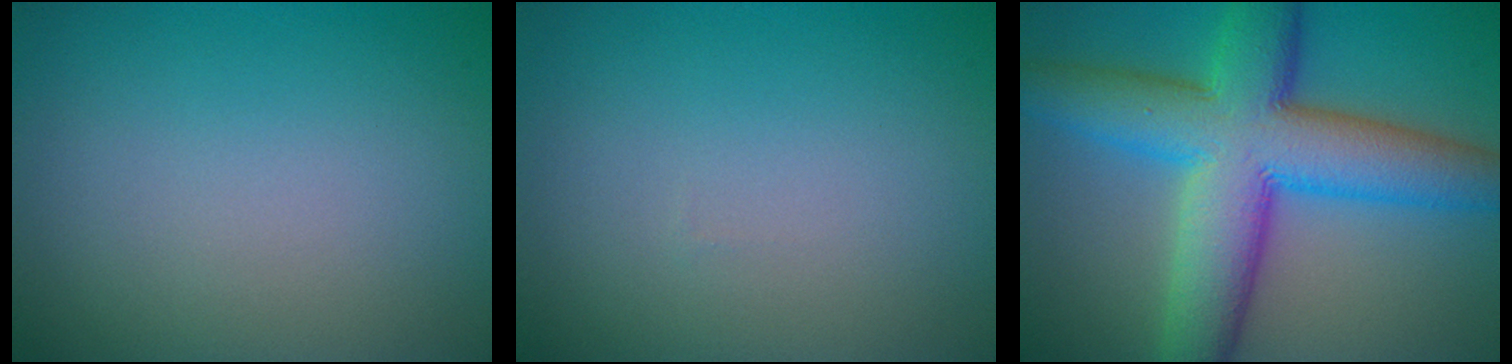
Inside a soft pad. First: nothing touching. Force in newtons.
{"total": 0.0}
{"total": 11.3, "press": 11.3, "slide": 0.2}